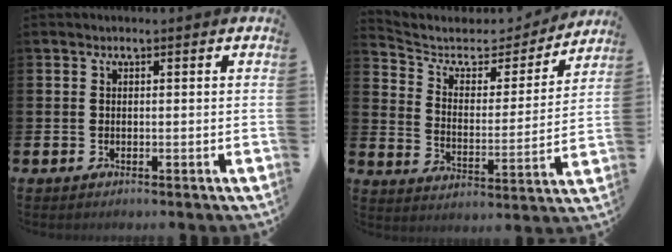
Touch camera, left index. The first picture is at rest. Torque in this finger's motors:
{"motor_torque": [0.74, -1.00, 0.17, 0.01]}